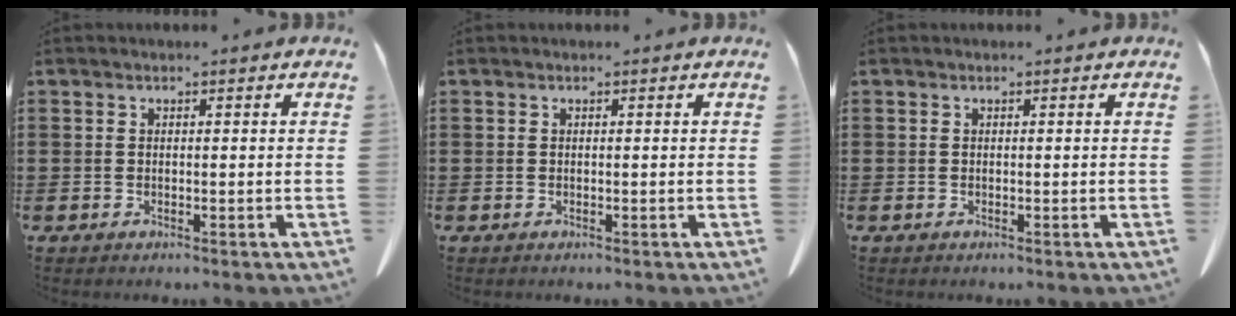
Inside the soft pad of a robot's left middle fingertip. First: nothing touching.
{"total": 0.0}
{"total": 0.0}